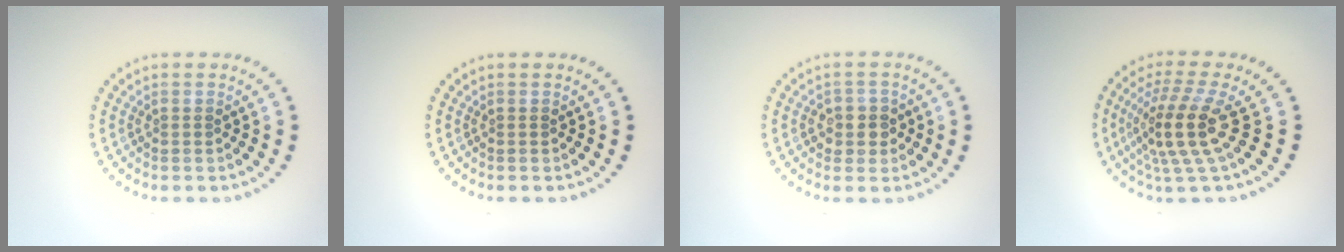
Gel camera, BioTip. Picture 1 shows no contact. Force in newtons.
{"total": 0.0}
{"total": 2.2, "press": 2.1, "slide": 0.7}
{"total": 5.0, "press": 3.7, "slide": 3.4}